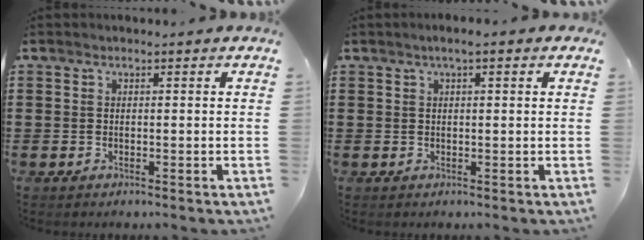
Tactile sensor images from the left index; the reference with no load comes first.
{"total": 1.9, "force": [0.8, 0.2, 1.7], "torque": [-0.035, 0.002, 0.013]}